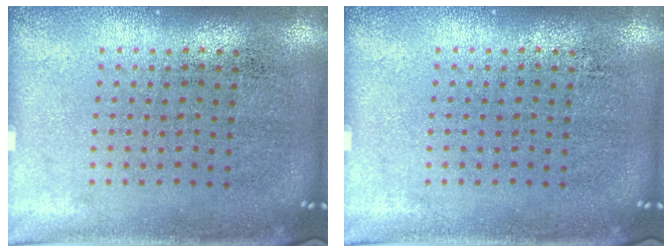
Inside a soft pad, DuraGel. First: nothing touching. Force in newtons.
{"total": 0.0}